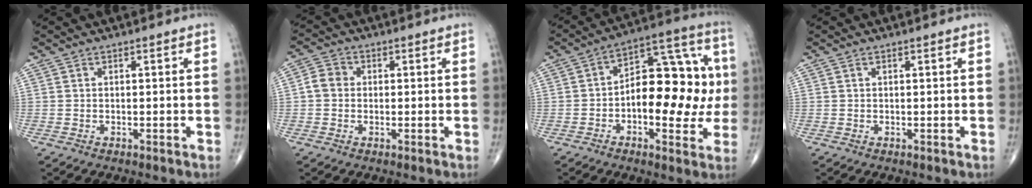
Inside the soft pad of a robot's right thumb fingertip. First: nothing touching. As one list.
[{"total": 3.6, "force": [-0.1, 3.2, 1.8], "torque": [-0.025, 0.010, -0.008]}, {"total": 18.3, "force": [-1.0, 9.3, 15.7], "torque": [-0.190, 0.040, -0.016]}, {"total": 0.0}]